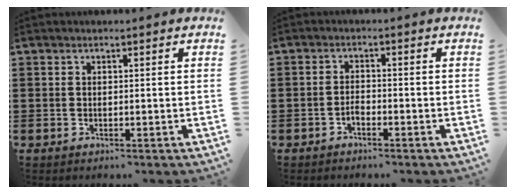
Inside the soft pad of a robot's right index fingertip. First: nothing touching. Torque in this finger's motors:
{"motor_torque": [1.53, 0.60, 0.07, -0.03]}